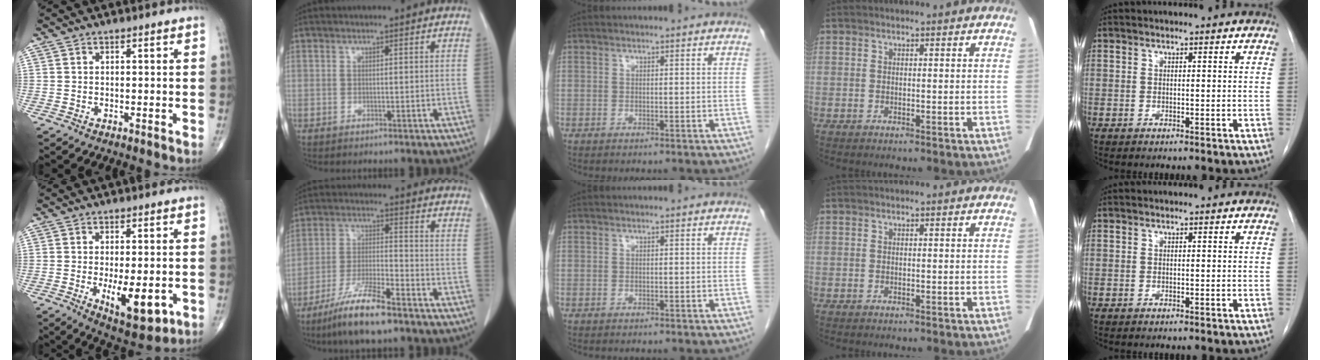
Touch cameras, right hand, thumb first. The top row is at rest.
{"thumb": {"total": 10.5, "force": [-2.6, 4.3, 9.3], "torque": [-0.128, -0.016, -0.029]}, "index": {"total": 10.2, "force": [-7.3, 1.1, 7.0], "torque": [-0.137, -0.022, -0.135]}}